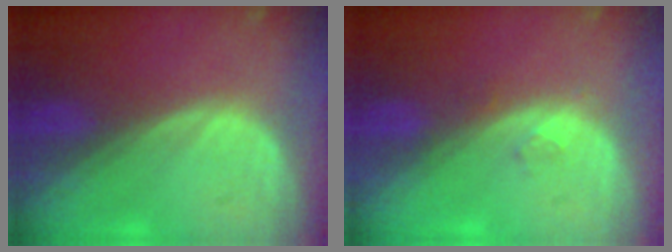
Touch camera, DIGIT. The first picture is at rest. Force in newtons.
{"total": 1.4, "press": 1.3, "slide": 0.6}